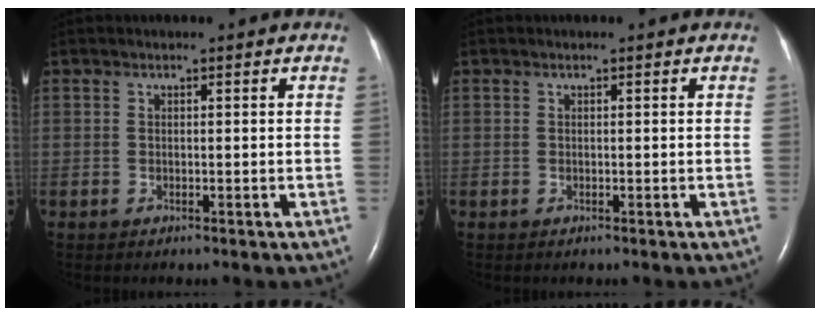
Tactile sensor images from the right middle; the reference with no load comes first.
{"total": 0.0}